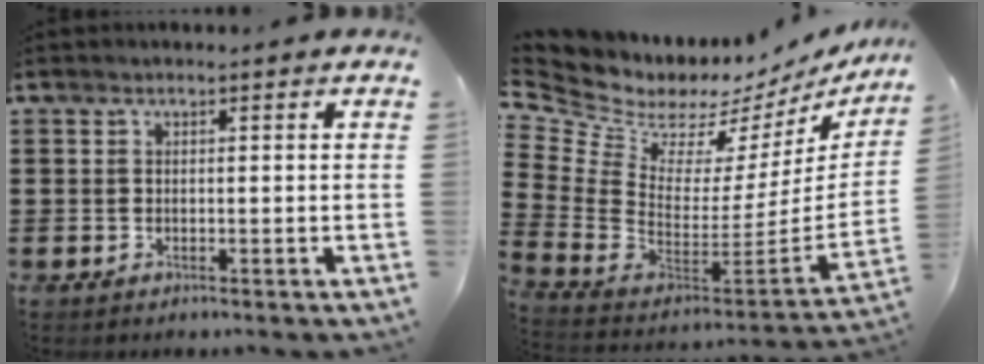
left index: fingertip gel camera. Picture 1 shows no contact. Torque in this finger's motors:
{"motor_torque": [0.00, 0.00, 0.02, -0.04]}